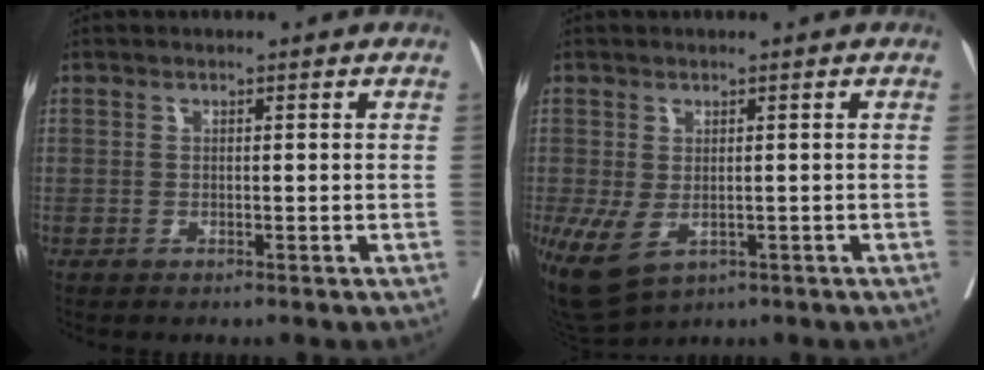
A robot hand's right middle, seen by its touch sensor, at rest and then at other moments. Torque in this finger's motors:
{"motor_torque": [0.06, -0.16, 0.67, 0.16]}